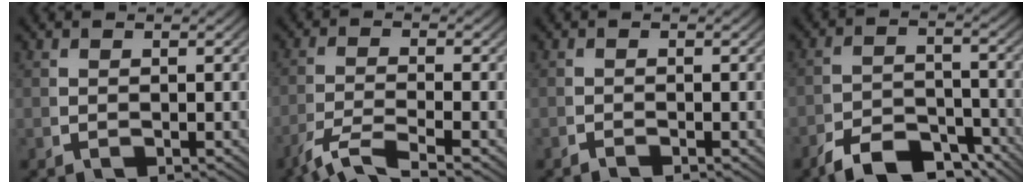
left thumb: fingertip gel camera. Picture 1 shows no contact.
{"total": 5.8, "force": [-4.0, 2.2, 3.6], "torque": [-0.080, -0.019, -0.060]}
{"total": 0.8, "force": [-0.8, -0.1, 0.1], "torque": [0.005, -0.002, -0.018]}
{"total": 7.5, "force": [-6.0, 3.5, 3.0], "torque": [-0.042, -0.027, -0.095]}